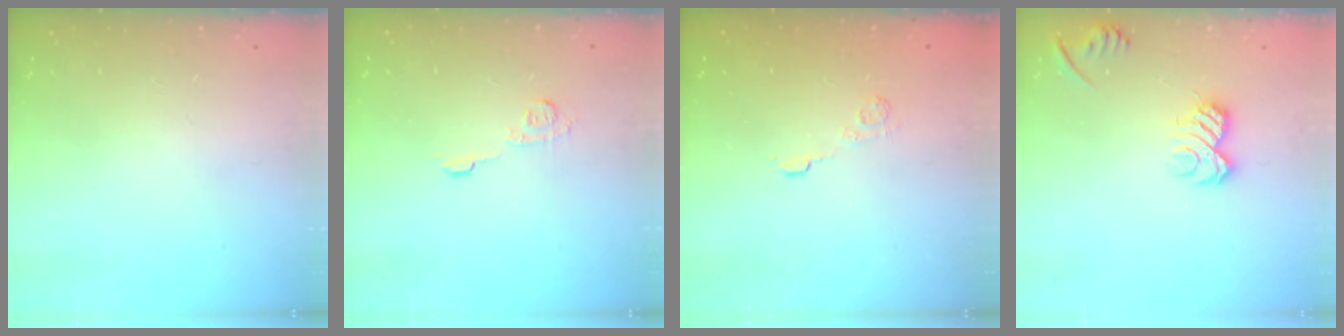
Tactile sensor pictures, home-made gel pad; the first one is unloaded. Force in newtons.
{"total": 7.2, "press": 7.2, "slide": 0.4}
{"total": 2.9, "press": 2.5, "slide": 1.6}
{"total": 9.3, "press": 9.3, "slide": 1.2}